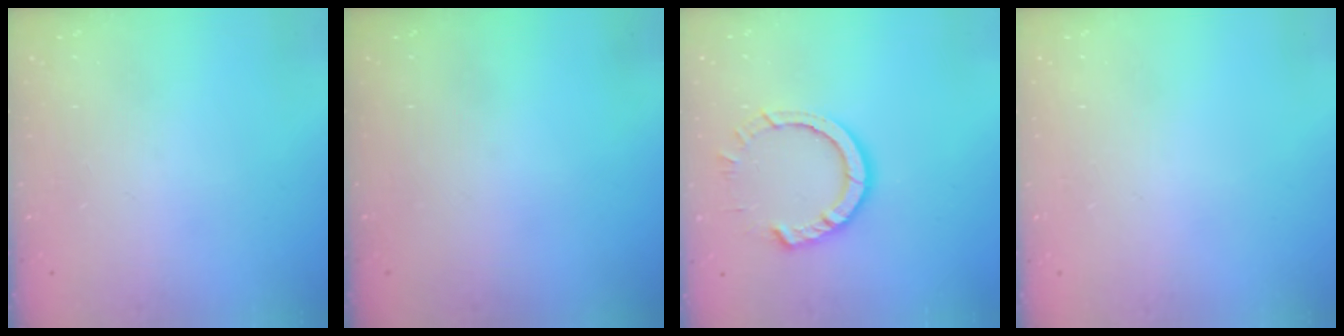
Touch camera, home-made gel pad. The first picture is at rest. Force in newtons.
{"total": 0.0}
{"total": 9.4, "press": 9.3, "slide": 0.9}
{"total": 2.6, "press": 2.6, "slide": 0.2}